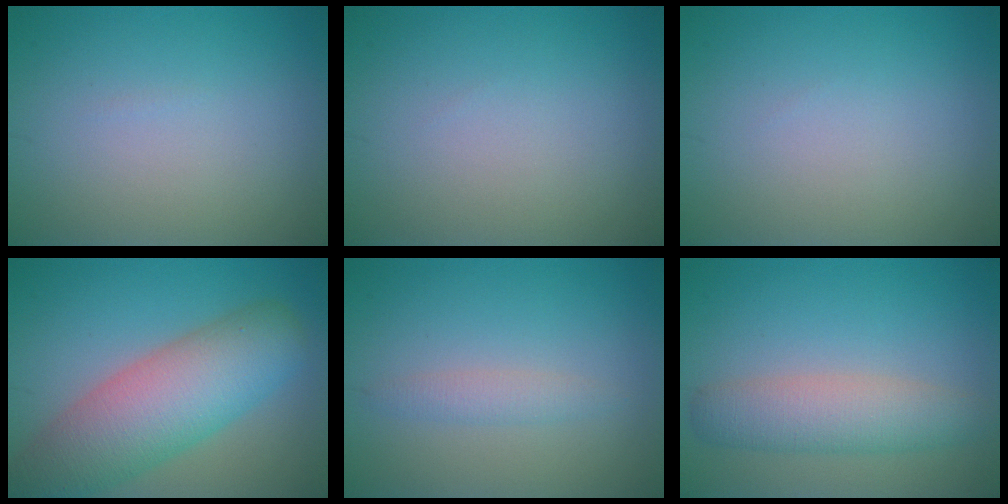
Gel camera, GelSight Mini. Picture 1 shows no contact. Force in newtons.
{"total": 0.0}
{"total": 0.0}
{"total": 8.9, "press": 8.9, "slide": 0.6}
{"total": 1.5, "press": 1.4, "slide": 0.1}
{"total": 4.2, "press": 4.2, "slide": 0.1}